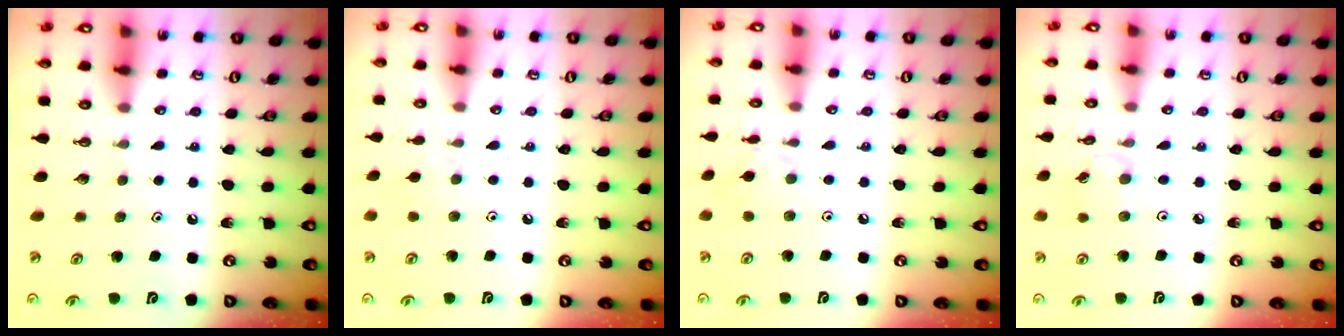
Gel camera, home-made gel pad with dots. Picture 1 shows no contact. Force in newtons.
{"total": 4.0, "press": 3.9, "slide": 0.8}
{"total": 2.0, "press": 2.0, "slide": 0.2}
{"total": 2.9, "press": 2.9, "slide": 0.1}